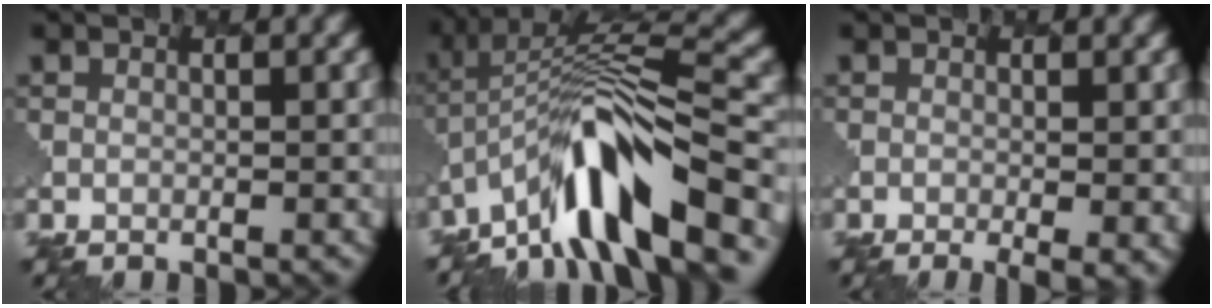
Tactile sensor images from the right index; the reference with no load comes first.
{"total": 9.9, "force": [-6.0, 2.6, 7.5], "torque": [-0.119, 0.016, -0.110]}
{"total": 3.6, "force": [-0.8, 1.3, 3.3], "torque": [-0.041, -0.013, -0.001]}